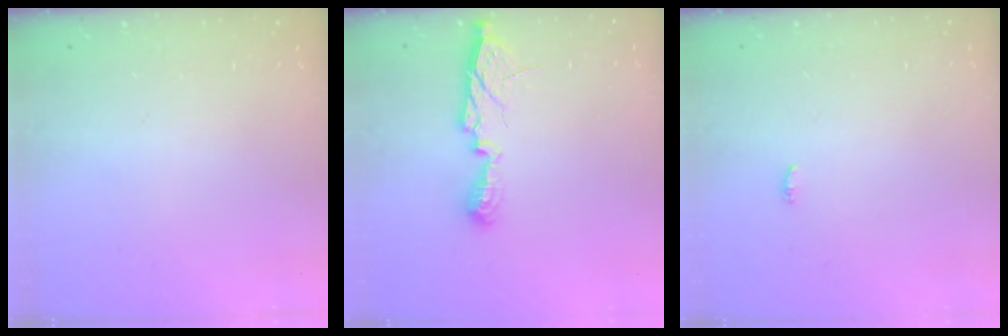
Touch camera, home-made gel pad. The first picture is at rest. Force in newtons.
{"total": 9.9, "press": 9.9, "slide": 0.3}
{"total": 5.6, "press": 3.4, "slide": 4.4}